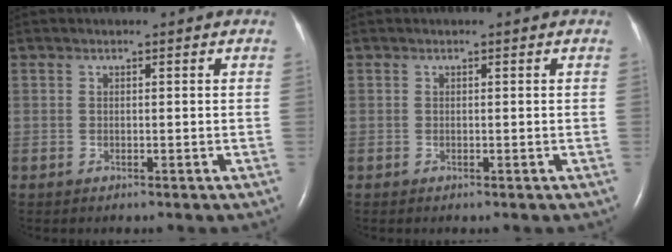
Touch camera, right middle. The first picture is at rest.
{"total": 0.0}